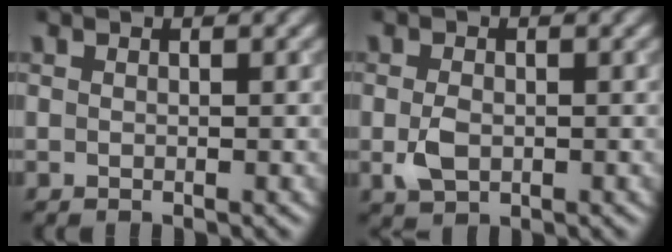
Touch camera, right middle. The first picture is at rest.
{"total": 2.3, "force": [-0.3, 1.6, 1.7], "torque": [-0.037, -0.004, -0.005]}